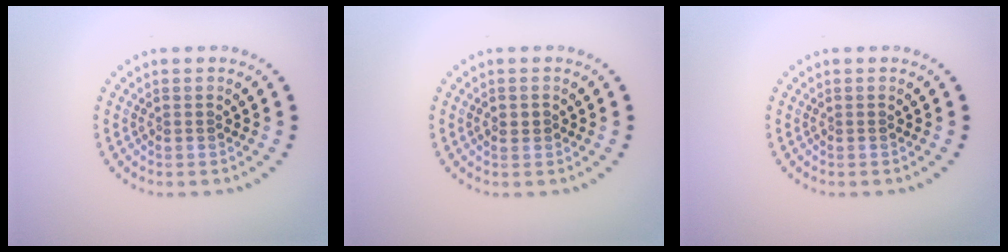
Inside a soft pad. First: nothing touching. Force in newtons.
{"total": 0.8, "press": 0.8, "slide": 0.1}
{"total": 0.0}